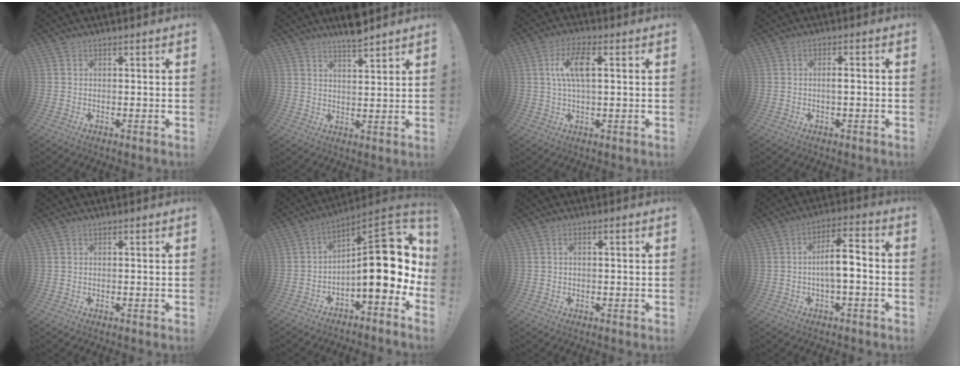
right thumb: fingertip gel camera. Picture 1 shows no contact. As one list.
[{"total": 6.1, "force": [5.5, 0.6, 2.7], "torque": [-0.040, -0.032, 0.094]}, {"total": 9.3, "force": [2.0, 3.6, 8.4], "torque": [-0.147, 0.003, 0.032]}, {"total": 2.3, "force": [-0.5, 0.4, 2.2], "torque": [-0.031, 0.000, -0.011]}, {"total": 0.0}, {"total": 19.3, "force": [0.6, 7.2, 18.0], "torque": [-0.246, -0.004, 0.018]}, {"total": 1.3, "force": [0.0, 0.4, 1.3], "torque": [-0.024, 0.004, -0.001]}, {"total": 9.3, "force": [-1.1, 2.8, 8.8], "torque": [-0.148, 0.008, -0.024]}]